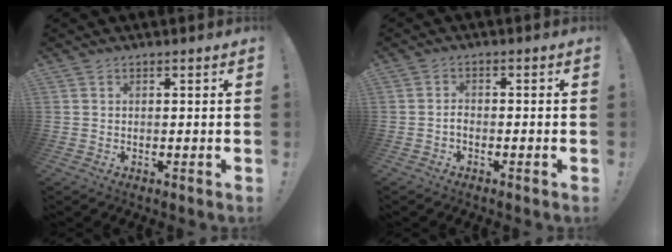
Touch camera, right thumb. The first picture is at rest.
{"total": 1.9, "force": [-1.1, 0.6, 1.5], "torque": [-0.023, 0.006, -0.020]}